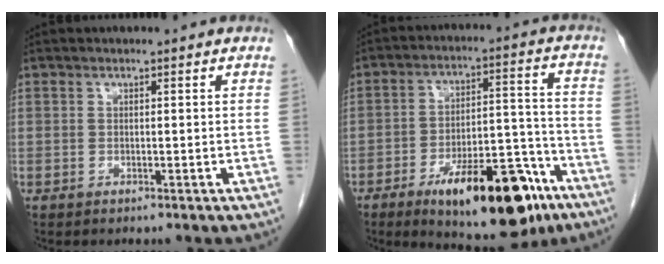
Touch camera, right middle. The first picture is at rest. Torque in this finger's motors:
{"motor_torque": [1.41, -0.73, 0.78, 0.15]}